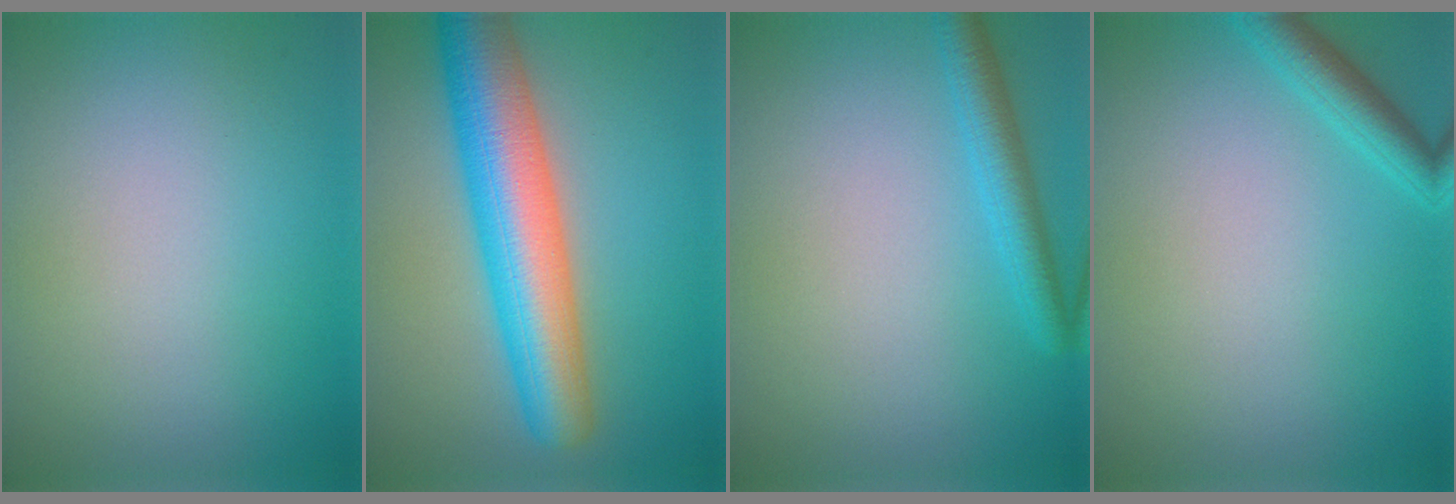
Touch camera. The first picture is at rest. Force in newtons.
{"total": 9.4, "press": 9.4, "slide": 0.2}
{"total": 2.8, "press": 2.8, "slide": 0.1}
{"total": 2.4, "press": 2.4, "slide": 0.2}